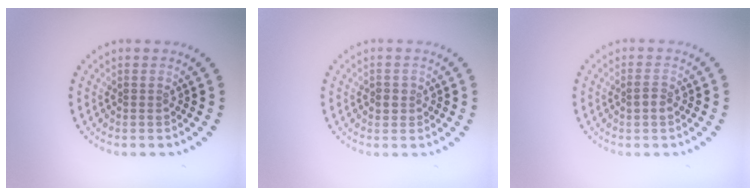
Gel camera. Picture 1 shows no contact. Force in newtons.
{"total": 1.2, "press": 1.1, "slide": 0.4}
{"total": 1.2, "press": 1.1, "slide": 0.2}